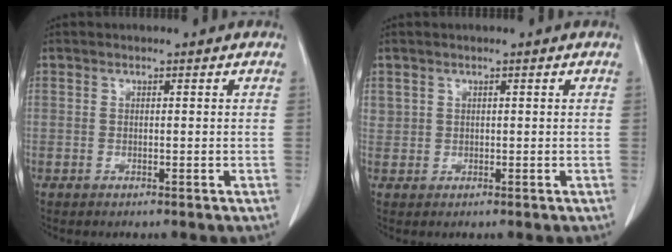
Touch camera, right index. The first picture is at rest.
{"total": 1.4, "force": [0.7, 1.2, 0.1], "torque": [0.011, 0.007, 0.011]}